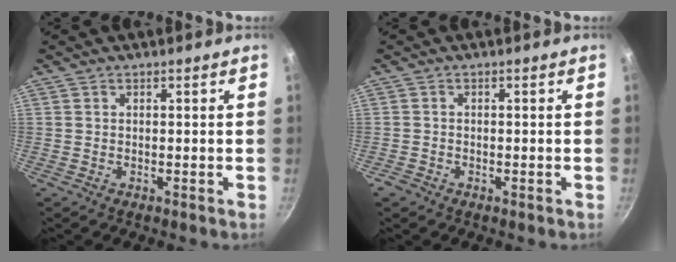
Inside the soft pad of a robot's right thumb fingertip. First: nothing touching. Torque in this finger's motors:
{"motor_torque": [0.49, -0.29, -0.27, -0.01, 0.11]}